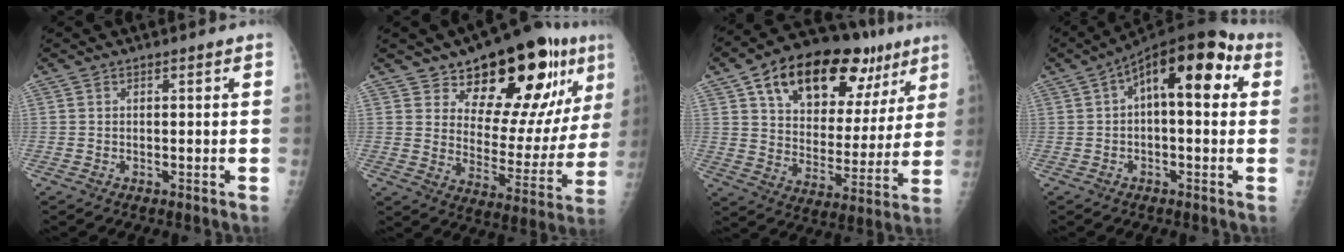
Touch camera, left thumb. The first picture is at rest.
{"total": 22.4, "force": [12.6, 9.6, 15.9], "torque": [-0.171, -0.062, 0.194]}
{"total": 26.3, "force": [13.8, 14.2, 17.2], "torque": [-0.224, -0.002, 0.217]}
{"total": 14.5, "force": [3.4, 6.8, 12.4], "torque": [-0.156, 0.044, 0.042]}